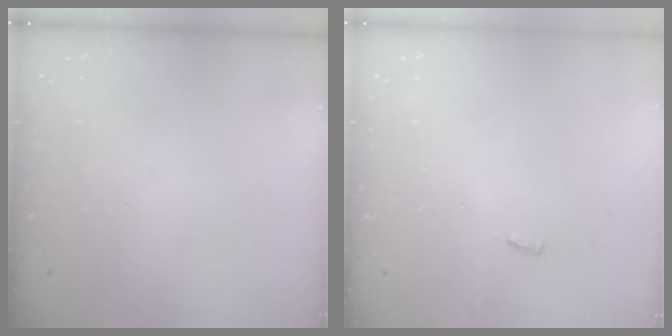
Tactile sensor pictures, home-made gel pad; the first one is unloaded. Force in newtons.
{"total": 2.9, "press": 2.6, "slide": 1.3}